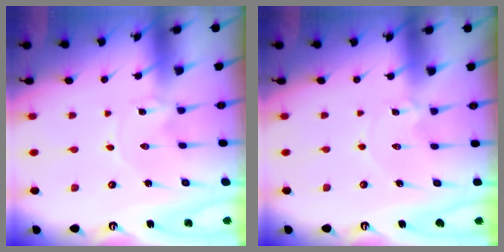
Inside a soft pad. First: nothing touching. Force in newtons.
{"total": 1.1, "press": 1.1, "slide": 0.1}